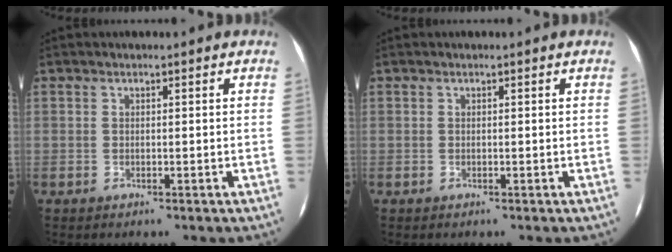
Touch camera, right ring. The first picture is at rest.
{"total": 0.0}